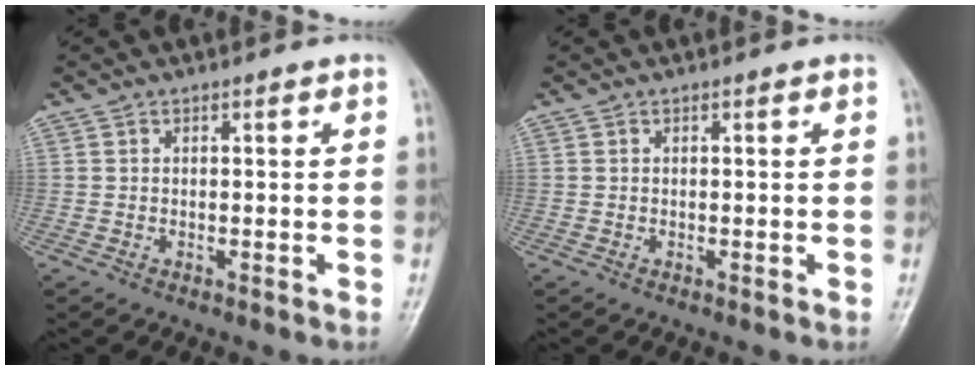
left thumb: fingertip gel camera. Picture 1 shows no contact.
{"total": 0.0}